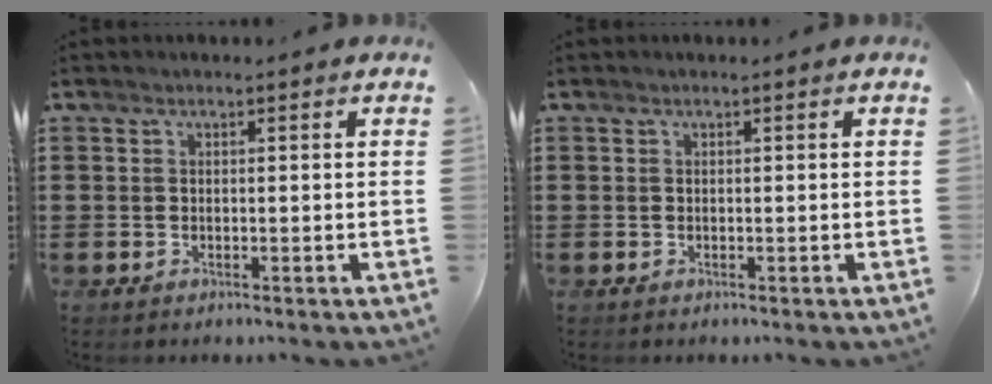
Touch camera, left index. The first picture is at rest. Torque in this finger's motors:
{"motor_torque": [0.00, 0.00, -0.01, -0.01]}